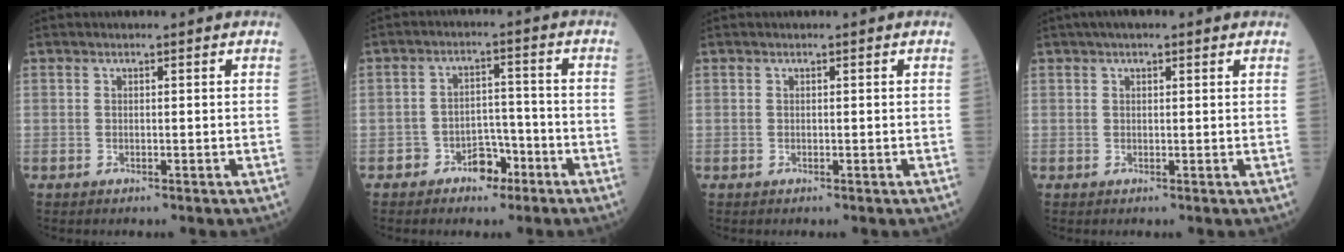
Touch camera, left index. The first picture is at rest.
{"total": 4.8, "force": [-3.0, 3.0, 2.2], "torque": [-0.032, 0.015, -0.049]}
{"total": 0.0}
{"total": 3.4, "force": [2.3, 1.0, 2.3], "torque": [-0.038, 0.024, 0.032]}